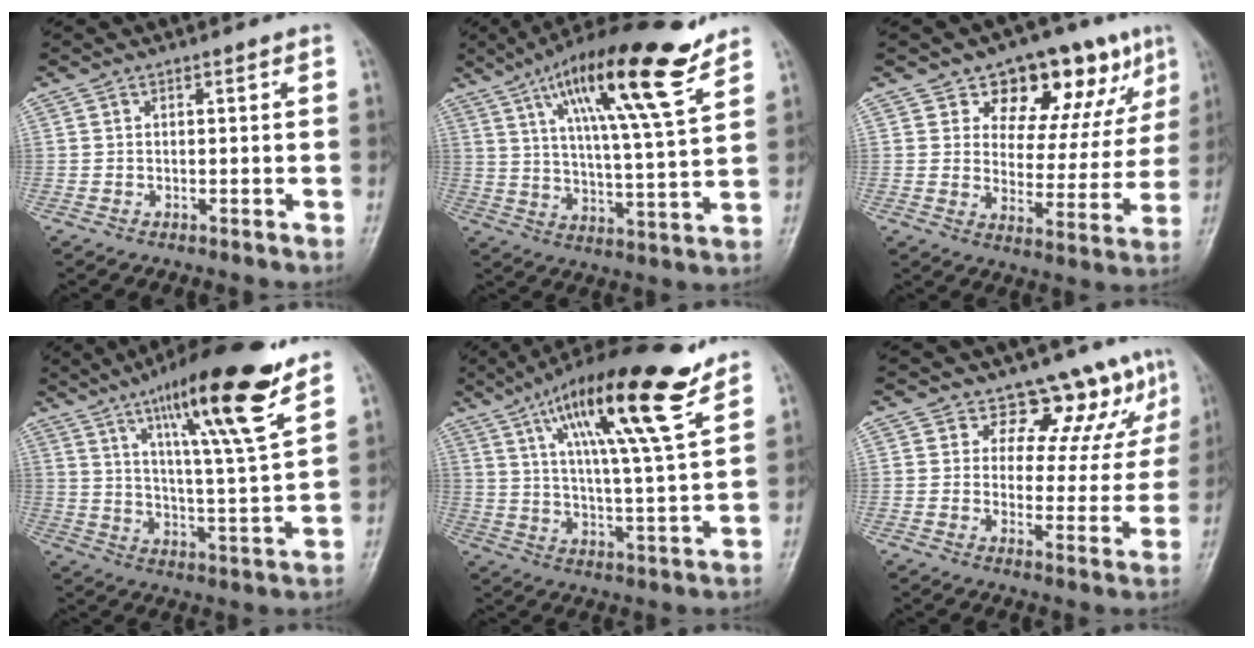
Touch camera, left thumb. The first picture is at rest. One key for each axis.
{"total": 19.5, "fx": 11.9, "fy": 3.1, "fz": 15.1, "tx": -0.233, "ty": -0.051, "tz": 0.194}
{"total": 16.2, "fx": 9.3, "fy": 9.1, "fz": 9.6, "tx": -0.060, "ty": -0.035, "tz": 0.134}
{"total": 19.8, "fx": 12.0, "fy": 2.2, "fz": 15.6, "tx": -0.231, "ty": -0.056, "tz": 0.190}
{"total": 20.1, "fx": 12.1, "fy": 3.0, "fz": 15.7, "tx": -0.244, "ty": -0.050, "tz": 0.199}
{"total": 10.3, "fx": 7.9, "fy": 5.6, "fz": 3.7, "tx": -0.004, "ty": -0.050, "tz": 0.090}